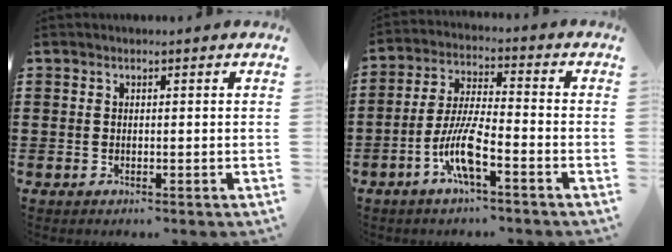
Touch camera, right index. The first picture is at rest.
{"total": 8.5, "force": [-4.2, 1.6, 7.2], "torque": [-0.162, -0.011, -0.084]}